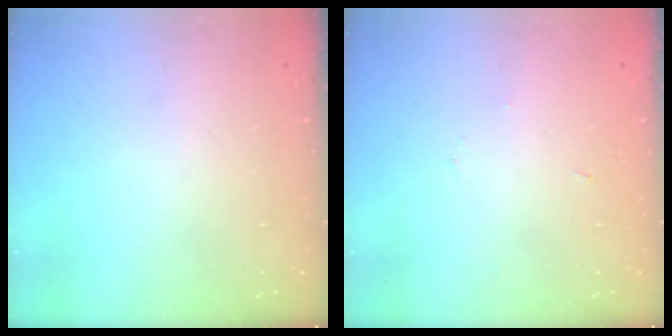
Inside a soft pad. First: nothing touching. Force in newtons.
{"total": 2.4, "press": 2.4, "slide": 0.2}